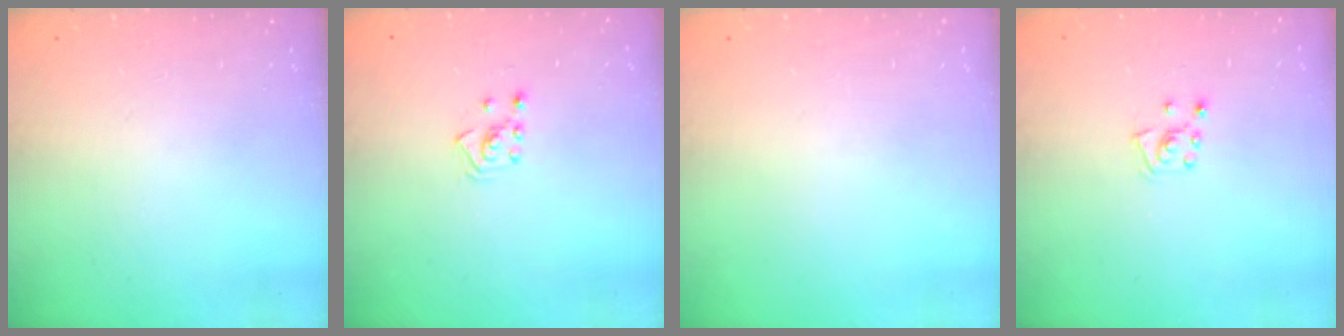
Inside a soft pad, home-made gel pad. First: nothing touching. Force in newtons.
{"total": 2.3, "press": 2.2, "slide": 0.7}
{"total": 0.0}
{"total": 5.9, "press": 5.8, "slide": 0.7}